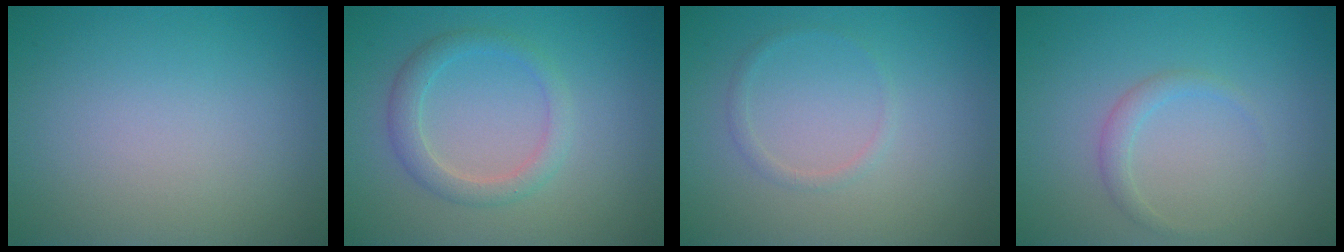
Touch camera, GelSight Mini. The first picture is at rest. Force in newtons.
{"total": 2.5, "press": 2.5, "slide": 0.1}
{"total": 0.9, "press": 0.9, "slide": 0.1}
{"total": 1.2, "press": 1.2, "slide": 0.1}